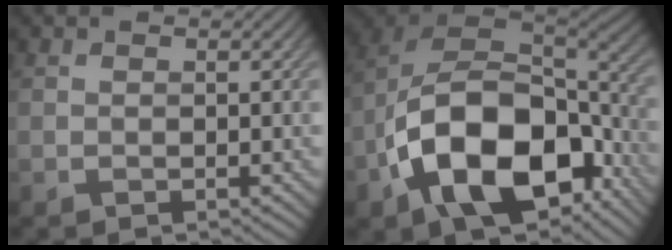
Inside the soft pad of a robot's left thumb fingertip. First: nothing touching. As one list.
[{"total": 18.3, "force": [-7.0, 10.9, 12.9], "torque": [-0.242, -0.031, -0.124]}]